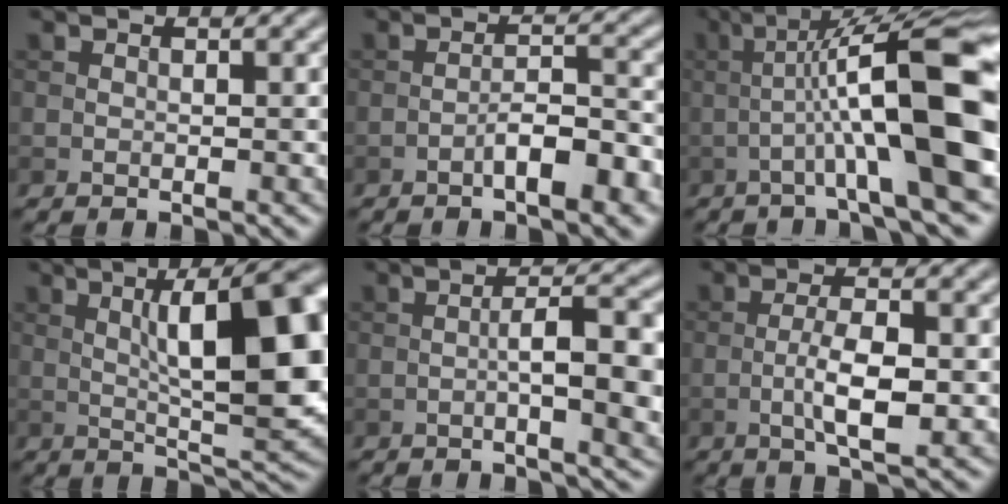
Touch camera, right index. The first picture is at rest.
{"total": 4.5, "force": [-2.3, 1.2, 3.8], "torque": [-0.062, 0.009, -0.038]}
{"total": 11.4, "force": [-1.5, 1.1, 11.2], "torque": [-0.164, 0.030, -0.025]}
{"total": 13.4, "force": [2.0, 4.0, 12.6], "torque": [-0.160, 0.010, 0.027]}
{"total": 7.0, "force": [-1.0, 1.8, 6.7], "torque": [-0.104, 0.002, -0.013]}
{"total": 4.6, "force": [-1.0, 1.2, 4.3], "torque": [-0.081, 0.000, -0.020]}